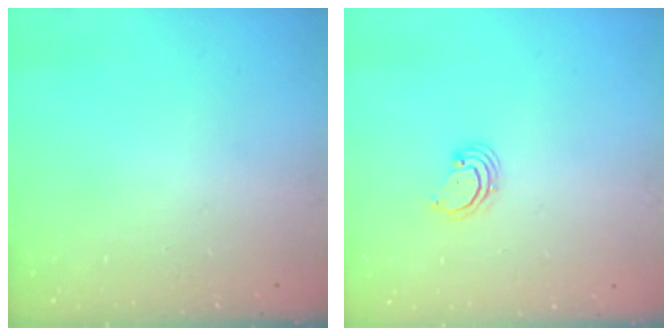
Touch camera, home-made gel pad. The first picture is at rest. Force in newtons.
{"total": 2.7, "press": 2.7, "slide": 0.3}